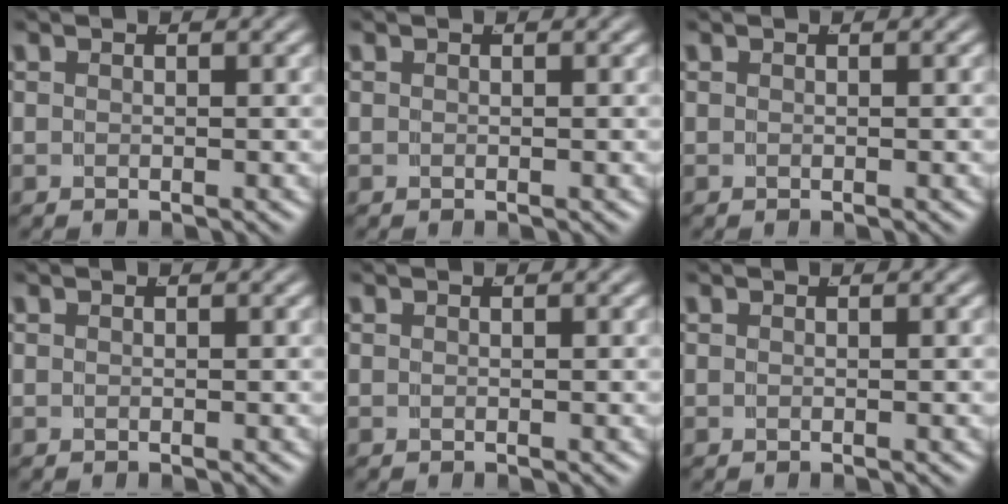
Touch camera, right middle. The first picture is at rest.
{"total": 0.0}
{"total": 0.0}
{"total": 0.0}
{"total": 0.0}
{"total": 0.0}